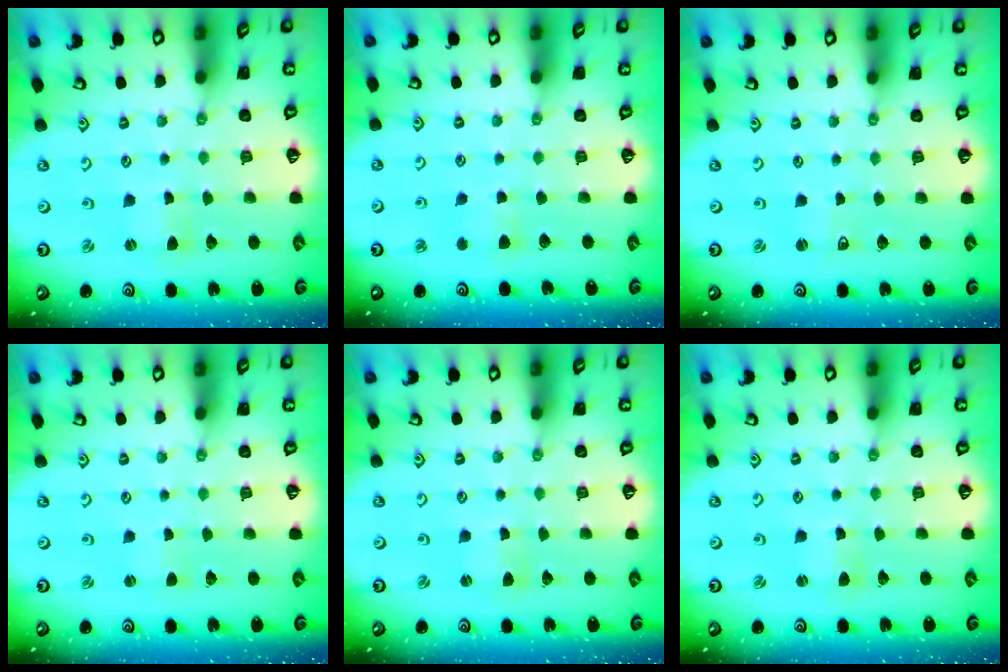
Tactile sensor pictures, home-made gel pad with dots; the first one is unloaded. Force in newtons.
{"total": 4.1, "press": 4.0, "slide": 0.6}
{"total": 1.7, "press": 1.7, "slide": 0.3}
{"total": 1.2, "press": 1.2, "slide": 0.3}
{"total": 1.7, "press": 1.7, "slide": 0.3}
{"total": 1.4, "press": 1.4, "slide": 0.3}